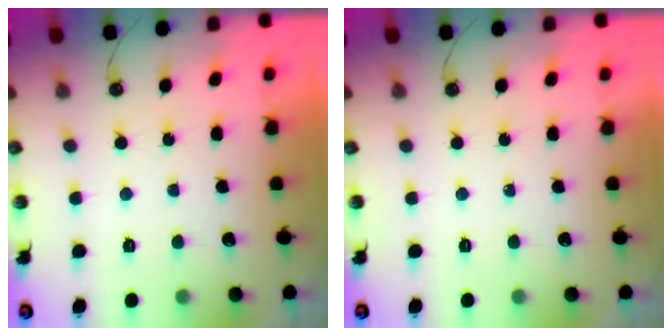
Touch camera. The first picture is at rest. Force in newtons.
{"total": 0.0}